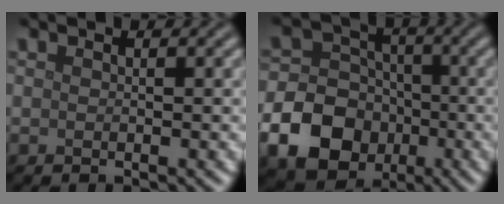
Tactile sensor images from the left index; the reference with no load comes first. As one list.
[{"total": 11.4, "force": [-4.2, 9.5, 4.6], "torque": [-0.086, -0.034, -0.102]}]